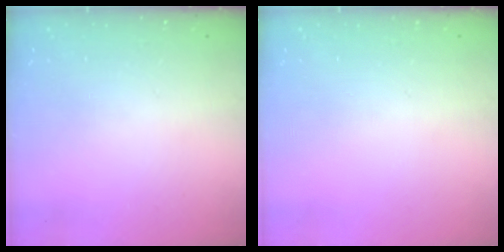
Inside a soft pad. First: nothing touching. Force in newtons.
{"total": 0.0}